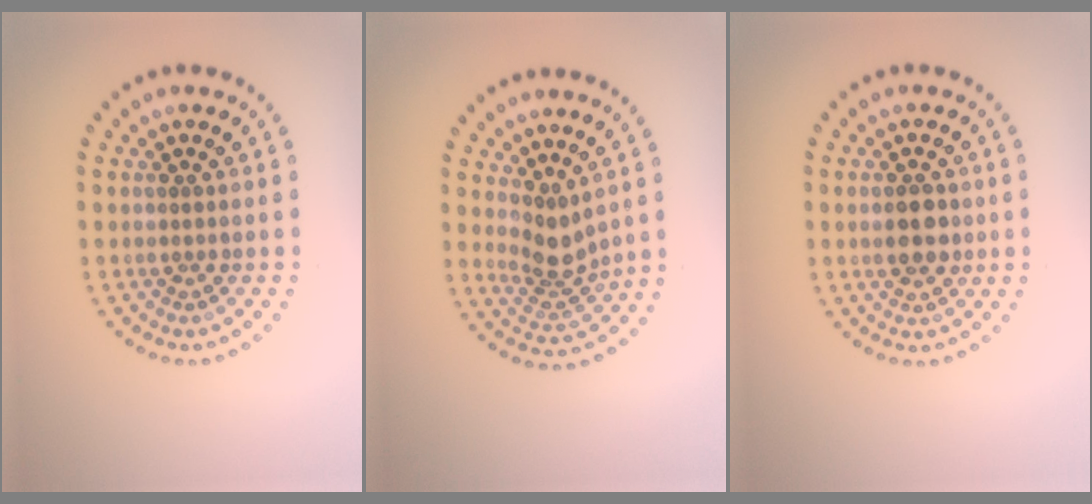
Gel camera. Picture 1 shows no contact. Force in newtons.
{"total": 2.9, "press": 2.1, "slide": 2.0}
{"total": 2.8, "press": 2.8, "slide": 0.2}